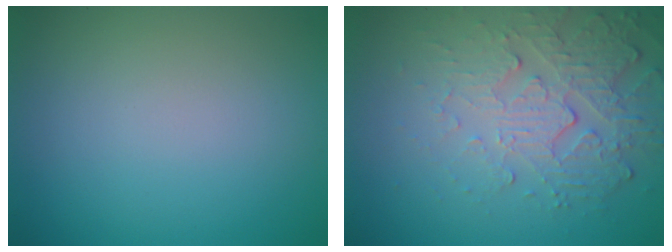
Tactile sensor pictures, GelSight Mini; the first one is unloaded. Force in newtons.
{"total": 5.3, "press": 3.7, "slide": 3.9}